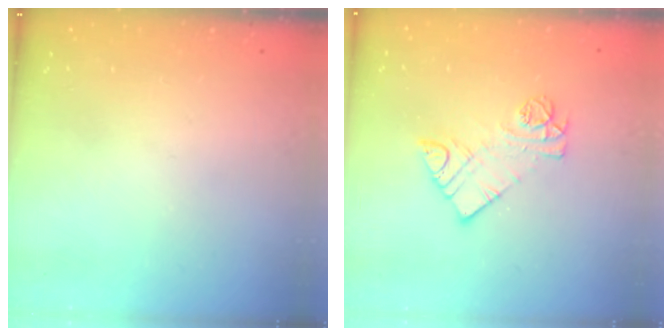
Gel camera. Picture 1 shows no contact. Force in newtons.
{"total": 10.1, "press": 10.0, "slide": 0.7}